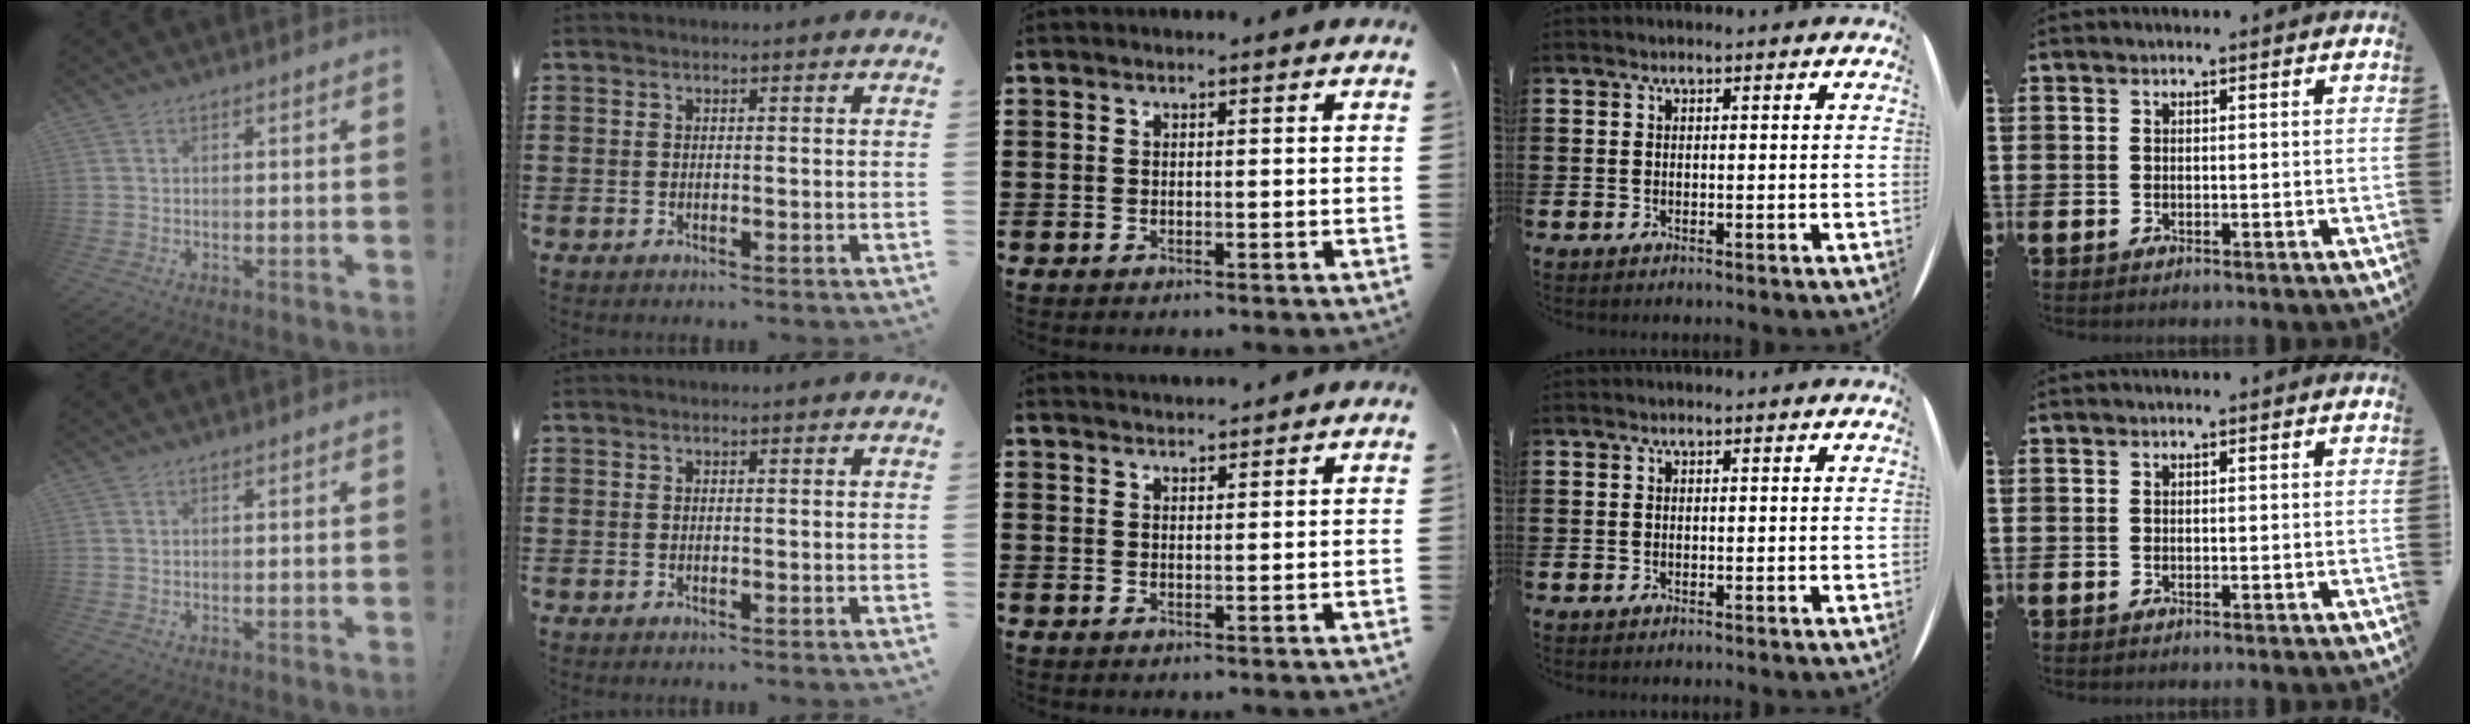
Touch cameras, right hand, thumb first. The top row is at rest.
{"middle": {"total": 1.8, "force": [1.8, 0.0, 0.0], "torque": [-0.005, 0.002, 0.034]}}